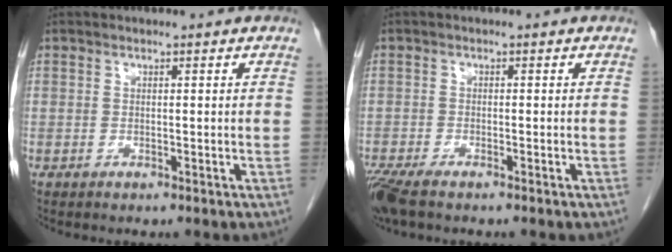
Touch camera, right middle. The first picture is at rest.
{"total": 4.7, "force": [-3.6, 1.1, 2.8], "torque": [-0.060, -0.014, -0.066]}